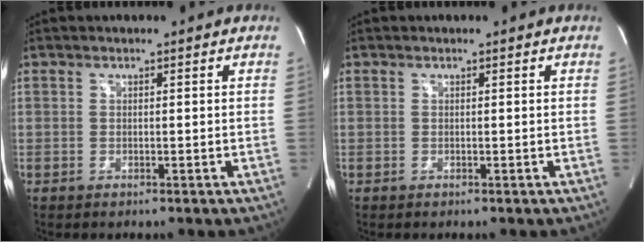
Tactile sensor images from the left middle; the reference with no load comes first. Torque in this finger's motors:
{"motor_torque": [0.01, 0.02, -0.09, 0.00]}